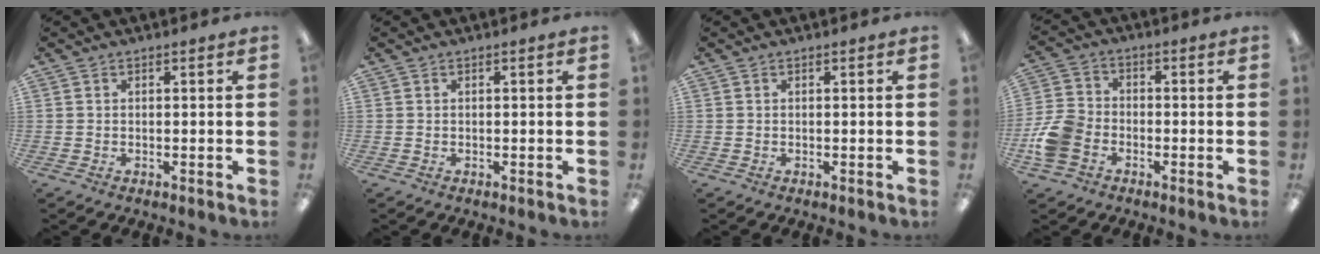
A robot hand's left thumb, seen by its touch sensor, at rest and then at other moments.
{"total": 0.0}
{"total": 0.0}
{"total": 9.1, "force": [-3.5, 6.9, 4.9], "torque": [-0.107, 0.030, -0.063]}